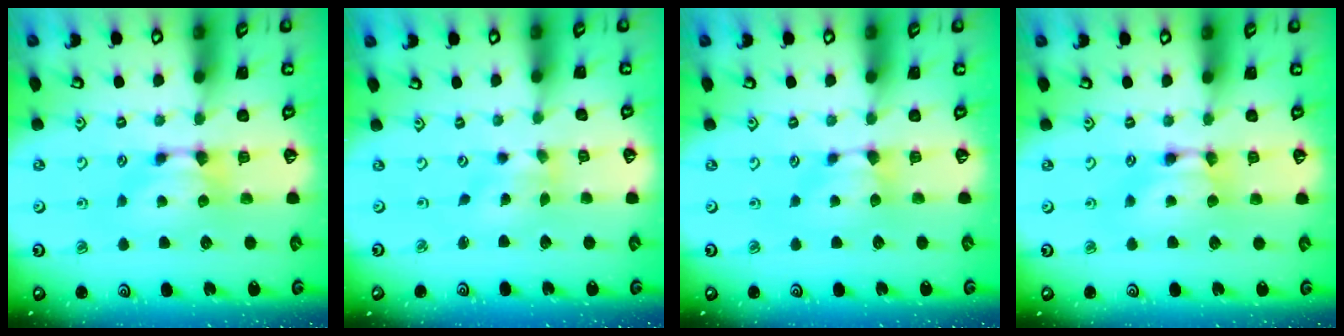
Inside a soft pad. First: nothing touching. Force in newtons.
{"total": 1.3, "press": 0.7, "slide": 1.0}
{"total": 0.8, "press": 0.7, "slide": 0.5}
{"total": 1.7, "press": 1.7, "slide": 0.1}